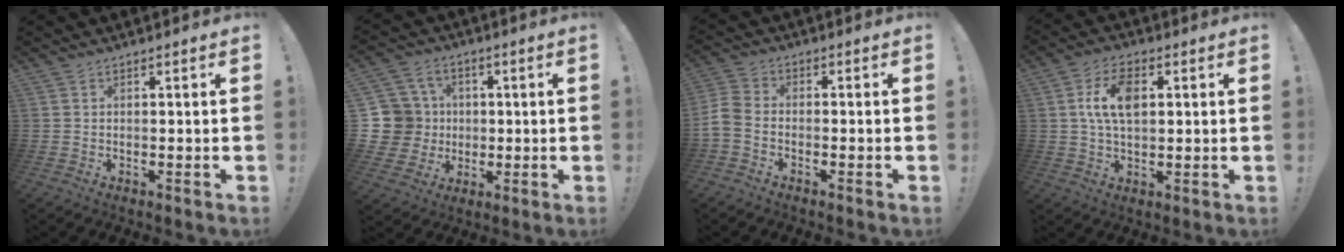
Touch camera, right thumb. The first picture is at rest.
{"total": 10.2, "force": [0.6, 9.9, 2.6], "torque": [-0.048, 0.003, 0.024]}
{"total": 5.6, "force": [-2.4, 3.6, 3.6], "torque": [-0.086, 0.010, -0.042]}
{"total": 9.7, "force": [1.9, 5.5, 7.8], "torque": [-0.145, 0.010, 0.037]}